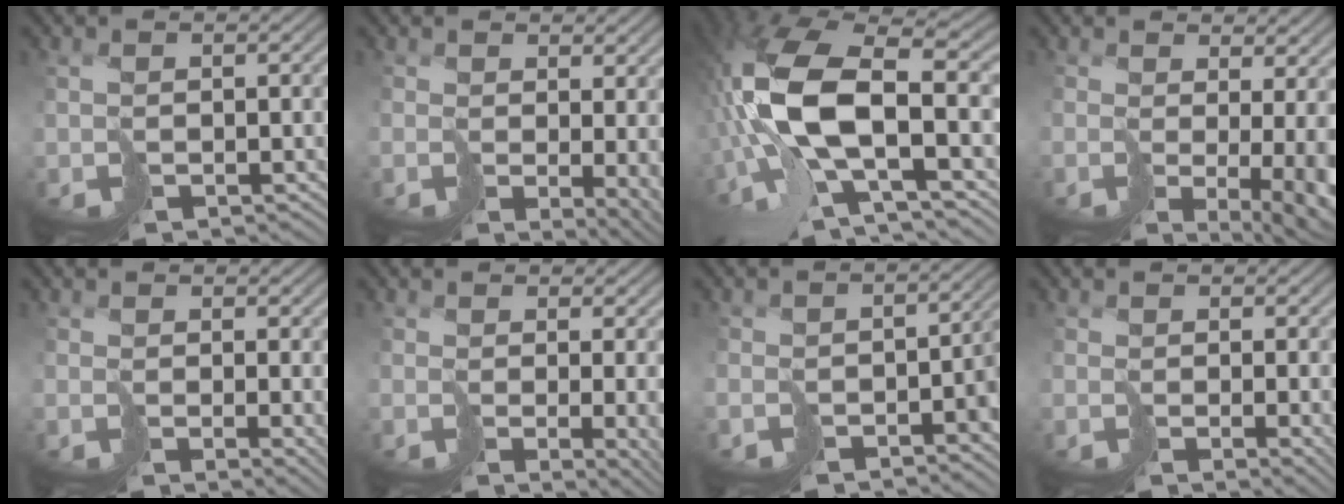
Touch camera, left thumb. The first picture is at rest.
{"total": 4.3, "force": [-0.3, 1.1, 4.1], "torque": [-0.059, -0.021, 0.009]}
{"total": 14.1, "force": [-1.1, 4.8, 13.2], "torque": [-0.300, 0.006, -0.022]}
{"total": 8.5, "force": [-1.2, 2.2, 8.1], "torque": [-0.107, -0.037, 0.018]}
{"total": 1.9, "force": [0.0, 0.3, 1.9], "torque": [-0.022, -0.014, 0.010]}
{"total": 4.0, "force": [-0.5, 0.6, 4.0], "torque": [-0.052, -0.022, 0.017]}
{"total": 4.8, "force": [-3.5, 1.7, 2.9], "torque": [-0.025, -0.013, -0.052]}
{"total": 2.1, "force": [-0.5, 0.2, 2.1], "torque": [-0.022, -0.018, 0.006]}